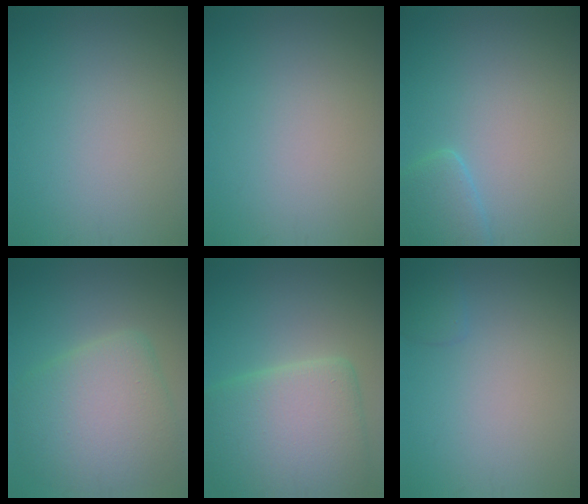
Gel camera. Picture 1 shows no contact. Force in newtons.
{"total": 0.0}
{"total": 2.5, "press": 2.5, "slide": 0.3}
{"total": 7.4, "press": 7.4, "slide": 0.3}
{"total": 8.8, "press": 8.7, "slide": 1.0}
{"total": 0.9, "press": 0.9, "slide": 0.1}